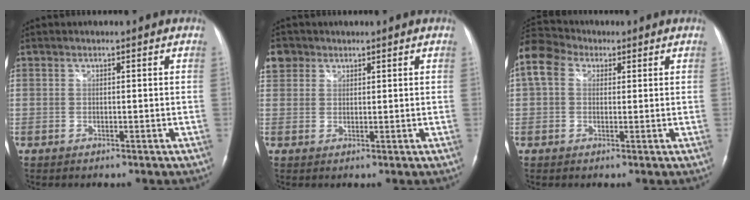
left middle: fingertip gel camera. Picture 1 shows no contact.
{"total": 4.1, "force": [2.4, 3.3, 0.7], "torque": [-0.016, 0.017, 0.047]}
{"total": 11.2, "force": [4.7, 8.3, 5.9], "torque": [-0.161, 0.059, 0.083]}